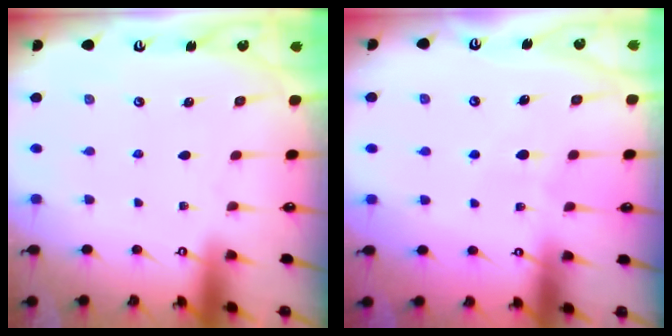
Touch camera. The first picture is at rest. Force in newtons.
{"total": 7.9, "press": 7.8, "slide": 0.6}